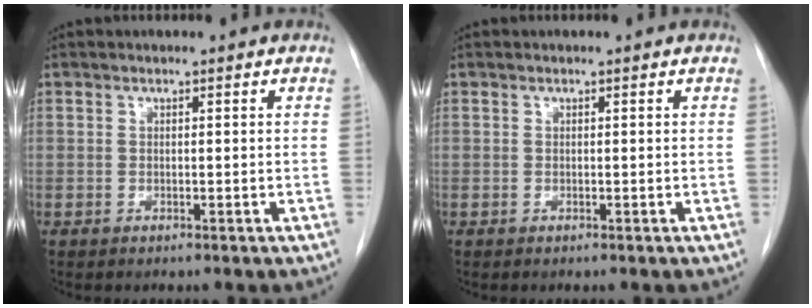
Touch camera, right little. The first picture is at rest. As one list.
[{"total": 0.0}]